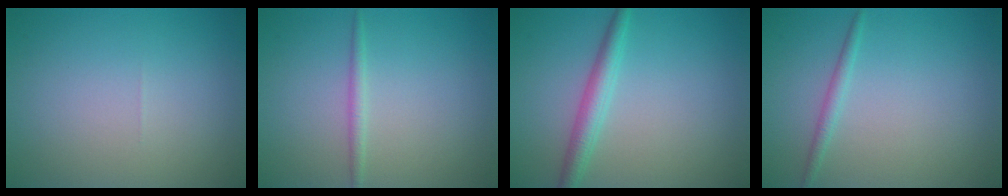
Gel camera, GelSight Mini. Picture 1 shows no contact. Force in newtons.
{"total": 1.1, "press": 1.1, "slide": 0.0}
{"total": 2.7, "press": 2.7, "slide": 0.1}
{"total": 1.2, "press": 1.2, "slide": 0.1}